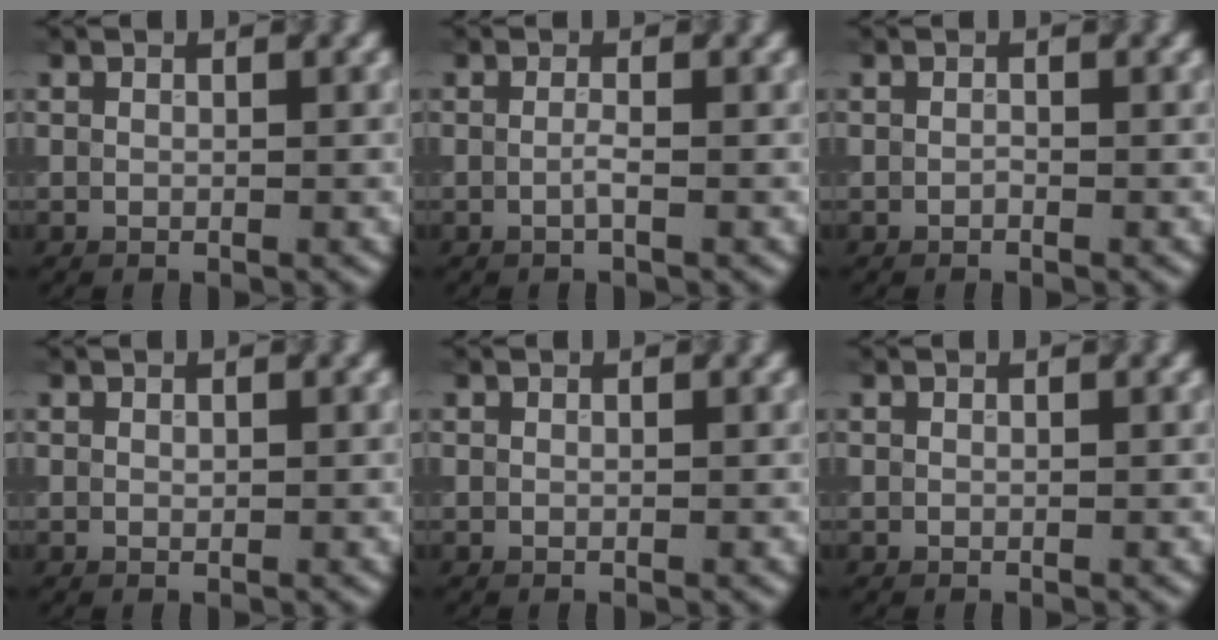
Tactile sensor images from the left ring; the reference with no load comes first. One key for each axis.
{"total": 0.9, "fx": -0.2, "fy": 0.1, "fz": 0.8, "tx": -0.018, "ty": -0.005, "tz": -0.006}
{"total": 0.0}
{"total": 0.0}
{"total": 0.0}
{"total": 0.0}